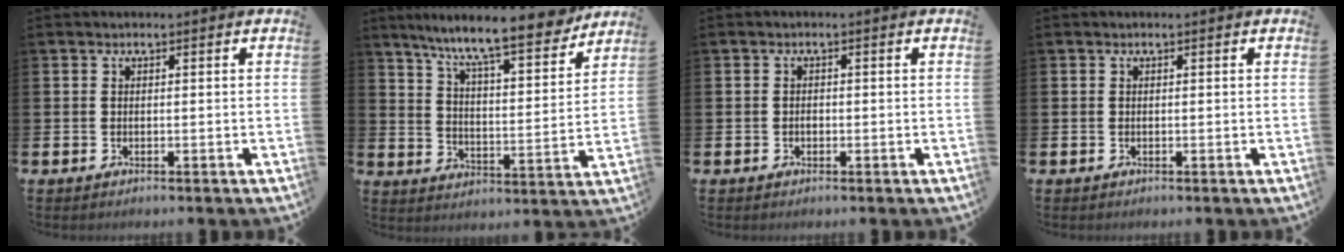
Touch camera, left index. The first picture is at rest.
{"total": 10.8, "force": [9.6, 0.9, 5.0], "torque": [-0.115, -0.059, 0.161]}
{"total": 0.8, "force": [-0.3, 0.5, 0.5], "torque": [-0.007, 0.002, -0.007]}
{"total": 0.0}